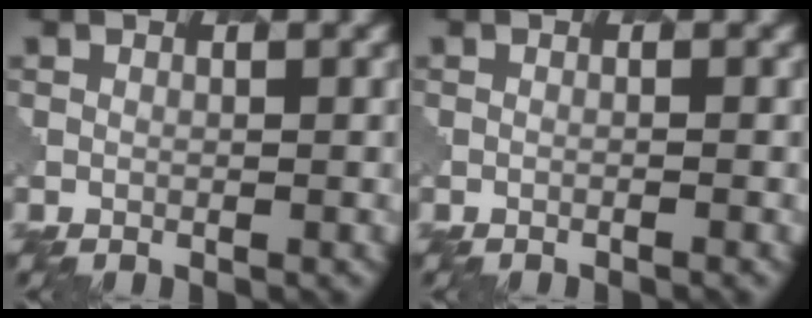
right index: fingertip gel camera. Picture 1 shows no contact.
{"total": 0.6, "force": [-0.2, 0.2, 0.5], "torque": [-0.004, -0.001, -0.013]}